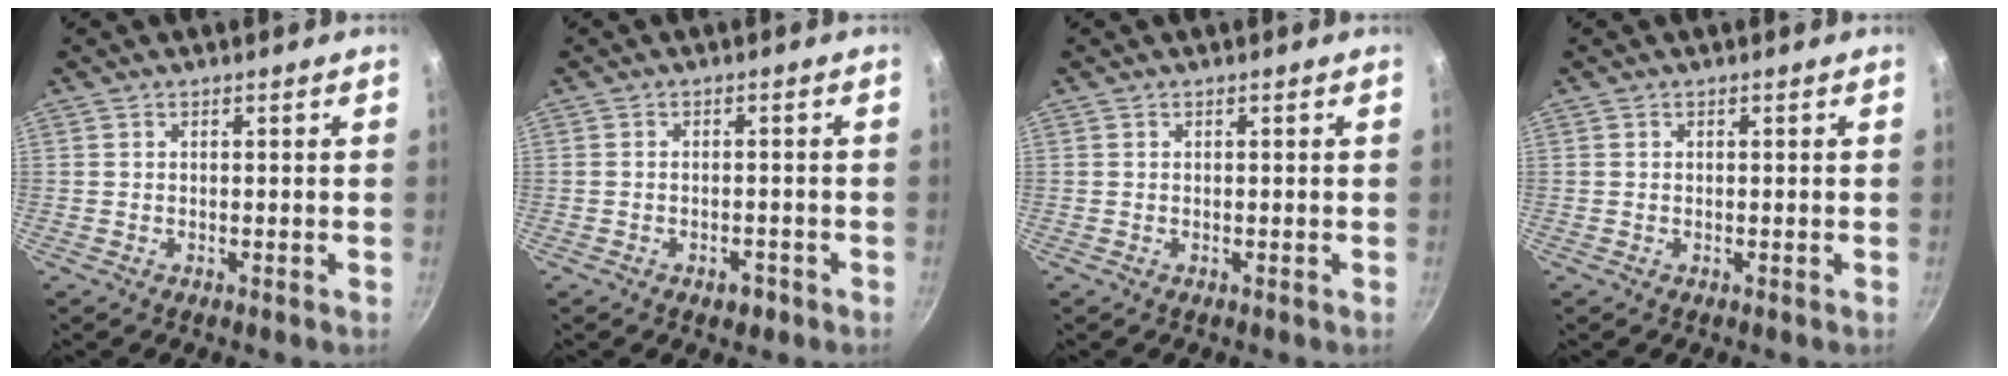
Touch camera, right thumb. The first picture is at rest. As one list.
[{"total": 2.6, "force": [-1.6, 1.5, 1.5], "torque": [-0.014, 0.016, -0.016]}, {"total": 0.0}, {"total": 0.0}]